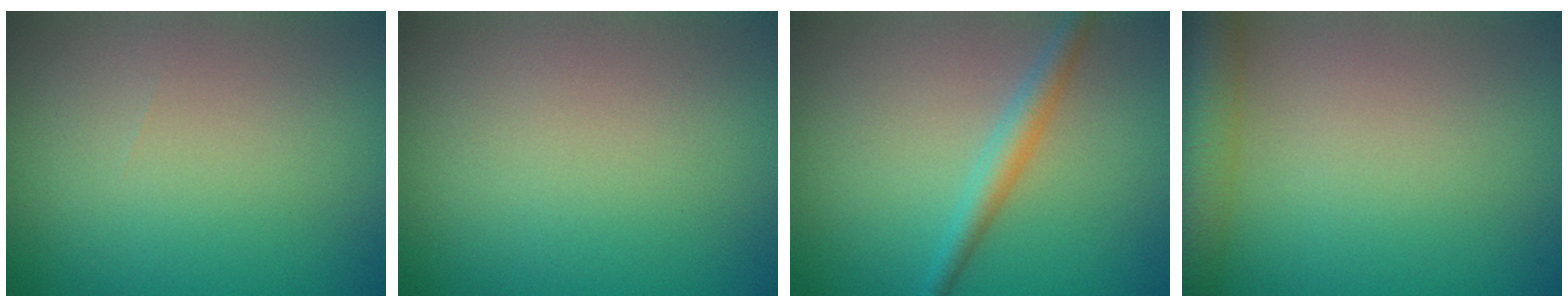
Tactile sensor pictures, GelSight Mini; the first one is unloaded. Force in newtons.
{"total": 0.0}
{"total": 2.3, "press": 2.3, "slide": 0.0}
{"total": 6.1, "press": 6.1, "slide": 0.3}